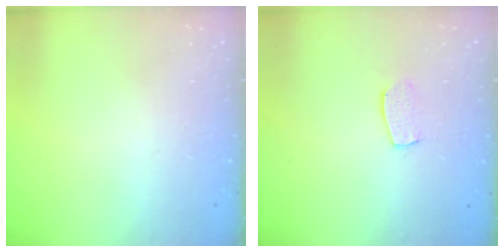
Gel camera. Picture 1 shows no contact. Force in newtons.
{"total": 6.1, "press": 6.1, "slide": 0.3}